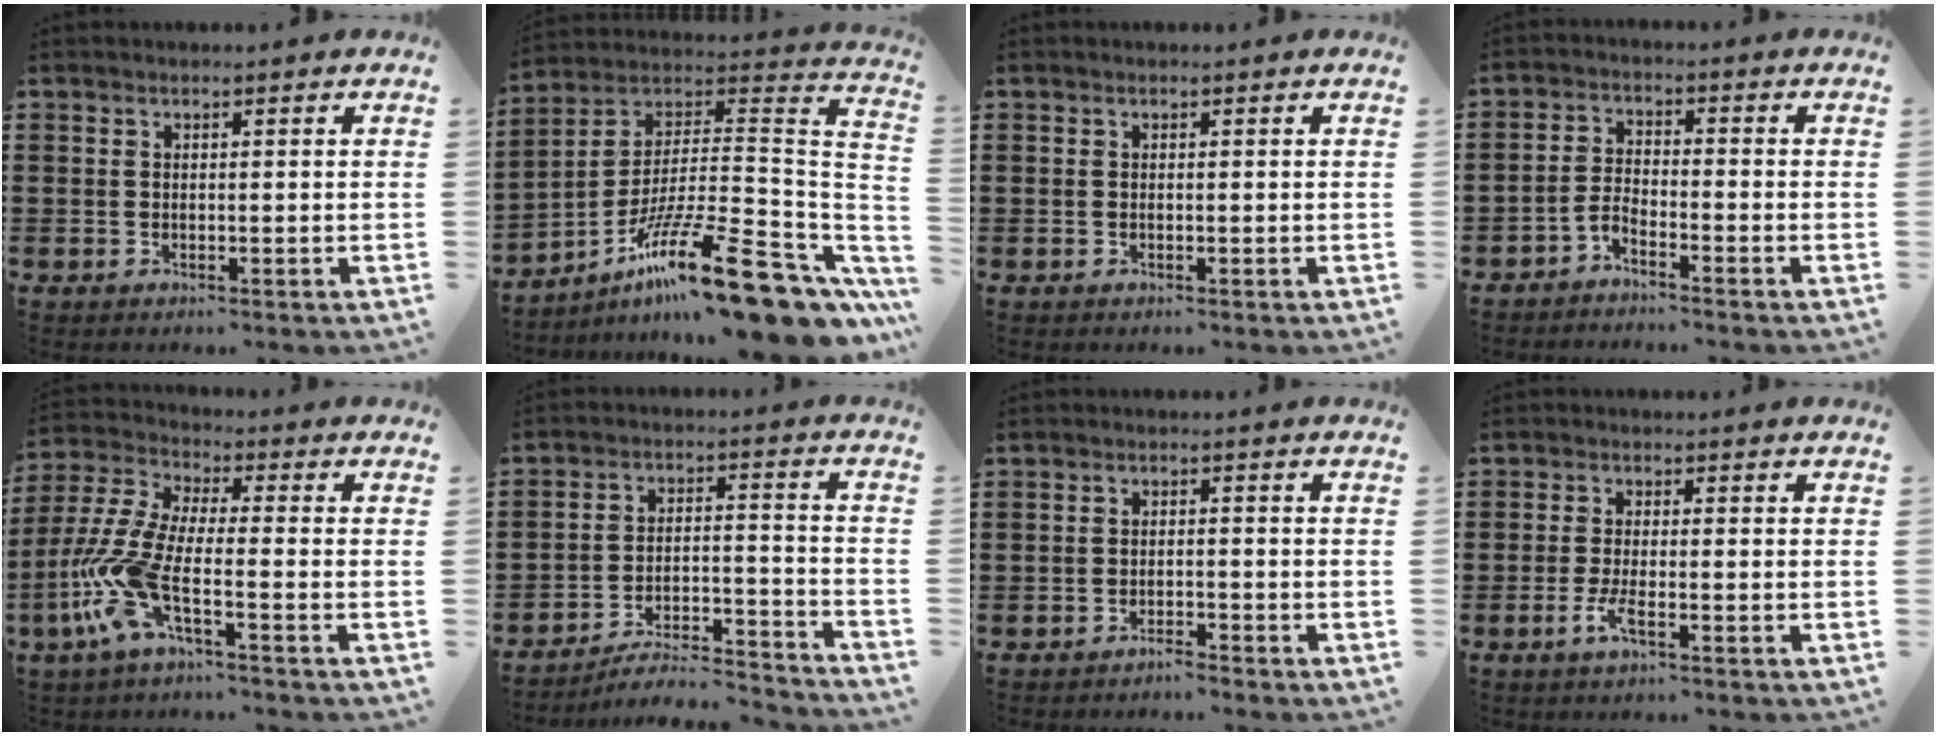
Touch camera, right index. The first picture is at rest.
{"total": 20.5, "force": [-12.2, 3.6, 16.1], "torque": [-0.262, 0.033, -0.203]}
{"total": 0.0}
{"total": 2.8, "force": [-2.7, 0.1, 0.5], "torque": [-0.023, 0.002, -0.060]}
{"total": 9.2, "force": [-4.0, 2.7, 7.9], "torque": [-0.222, -0.024, -0.088]}
{"total": 5.5, "force": [-5.2, 0.6, 1.7], "torque": [-0.035, -0.004, -0.106]}
{"total": 1.6, "force": [-1.6, 0.0, 0.1], "torque": [-0.006, 0.003, -0.033]}
{"total": 3.2, "force": [-1.4, 0.5, 2.8], "torque": [-0.069, -0.010, -0.032]}